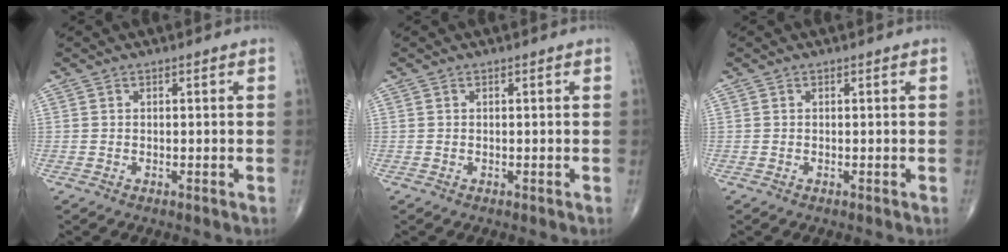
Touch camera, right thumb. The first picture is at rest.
{"total": 0.0}
{"total": 0.0}